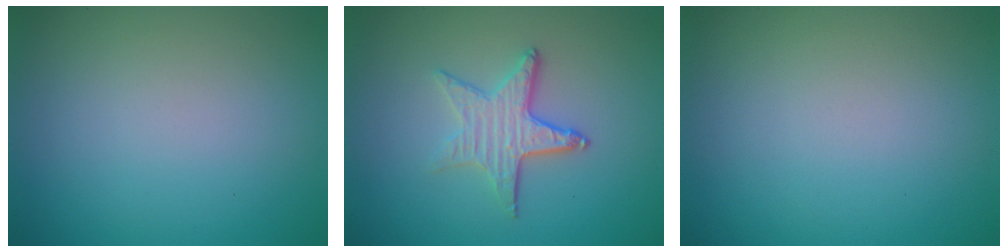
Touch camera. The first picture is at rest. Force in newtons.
{"total": 3.6, "press": 2.8, "slide": 2.2}
{"total": 0.0}